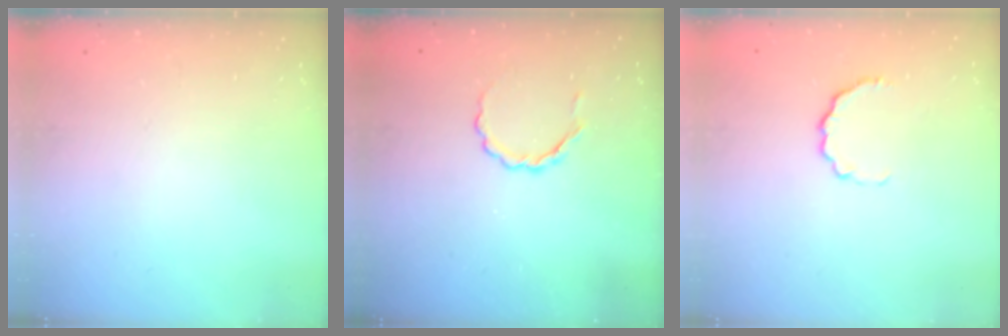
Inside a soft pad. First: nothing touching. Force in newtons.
{"total": 3.5, "press": 3.4, "slide": 1.1}
{"total": 4.7, "press": 4.5, "slide": 1.1}